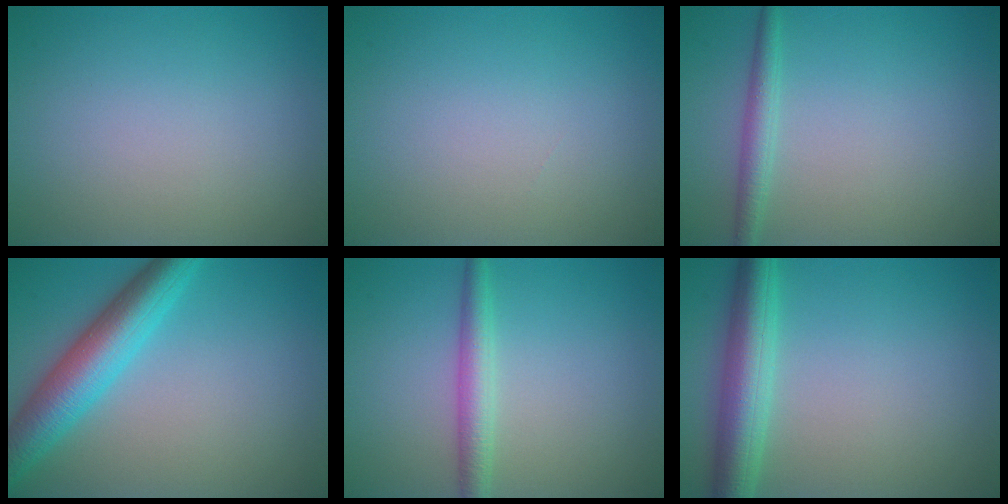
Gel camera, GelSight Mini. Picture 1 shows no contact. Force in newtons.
{"total": 0.0}
{"total": 1.9, "press": 1.9, "slide": 0.0}
{"total": 6.5, "press": 6.5, "slide": 0.2}
{"total": 2.7, "press": 2.7, "slide": 0.0}
{"total": 5.2, "press": 5.2, "slide": 0.2}